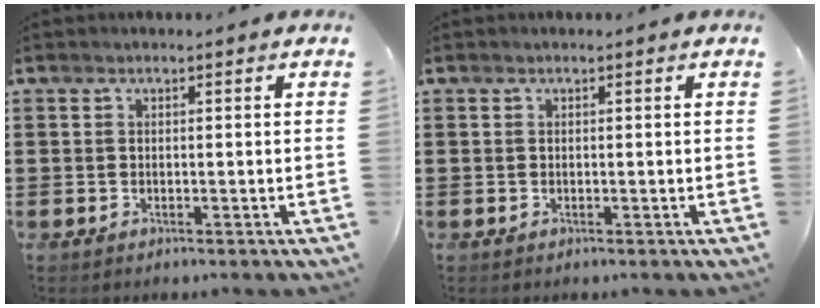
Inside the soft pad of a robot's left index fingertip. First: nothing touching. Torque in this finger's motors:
{"motor_torque": [-0.03, -0.02, 0.00, 0.00]}